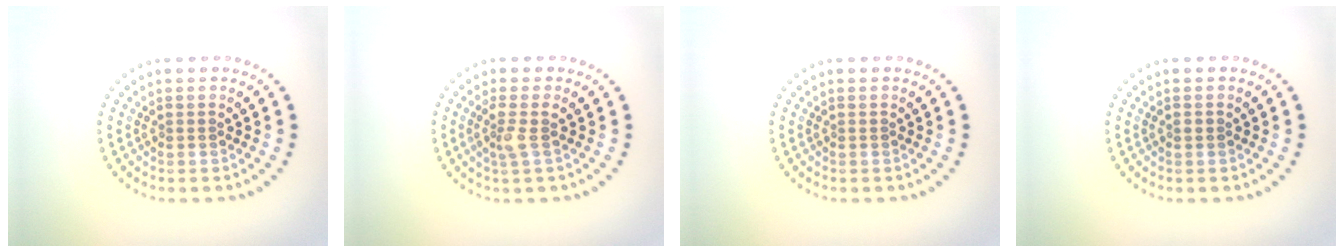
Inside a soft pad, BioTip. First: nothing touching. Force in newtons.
{"total": 1.9, "press": 1.5, "slide": 1.2}
{"total": 0.0}
{"total": 0.5, "press": 0.5, "slide": 0.2}